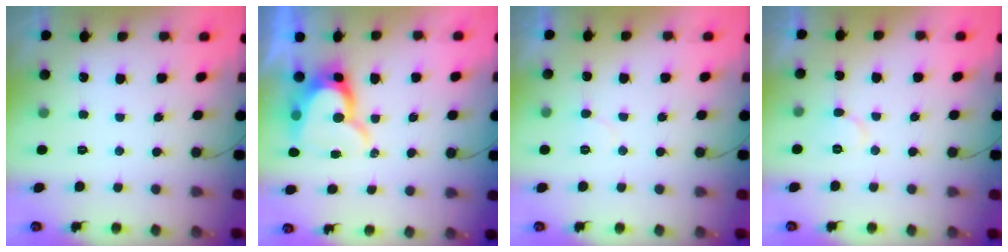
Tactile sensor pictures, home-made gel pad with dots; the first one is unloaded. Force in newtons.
{"total": 13.5, "press": 13.4, "slide": 1.4}
{"total": 4.8, "press": 4.8, "slide": 0.4}
{"total": 4.5, "press": 4.5, "slide": 0.3}